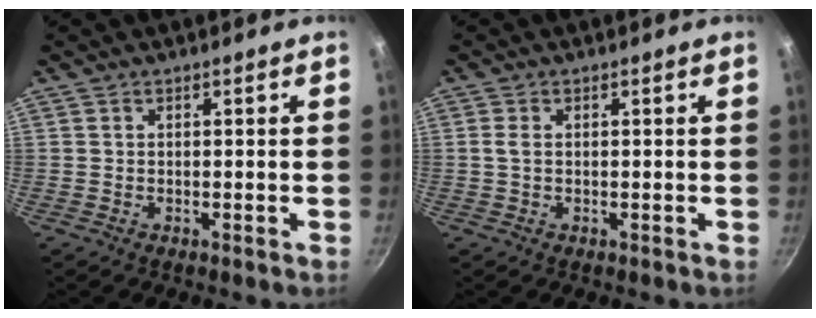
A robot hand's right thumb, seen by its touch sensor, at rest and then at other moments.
{"total": 1.5, "force": [0.2, 0.8, 1.2], "torque": [-0.026, 0.001, 0.002]}